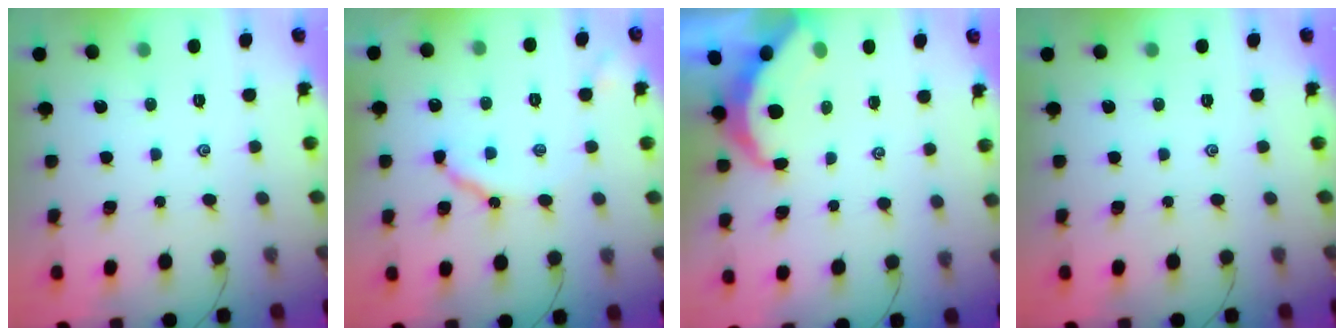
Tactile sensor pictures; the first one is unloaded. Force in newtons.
{"total": 7.1, "press": 7.0, "slide": 0.8}
{"total": 5.0, "press": 4.9, "slide": 0.5}
{"total": 0.0}